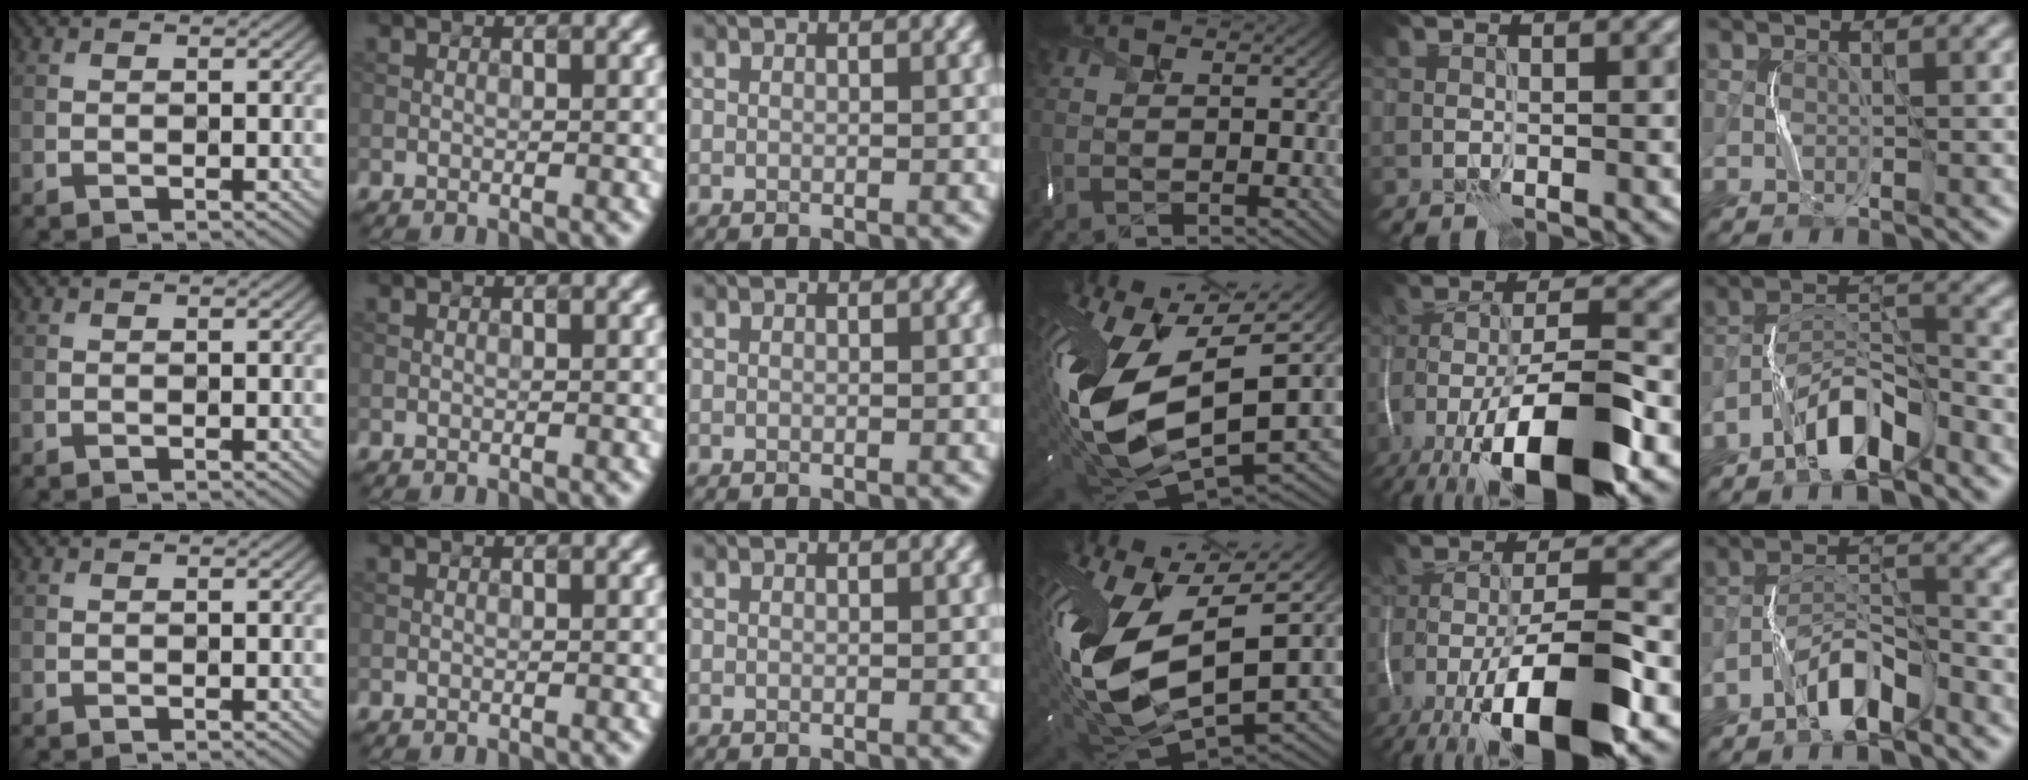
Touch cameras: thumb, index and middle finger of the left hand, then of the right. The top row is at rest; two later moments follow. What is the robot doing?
{"motion": "shake", "object": "box of matches"}